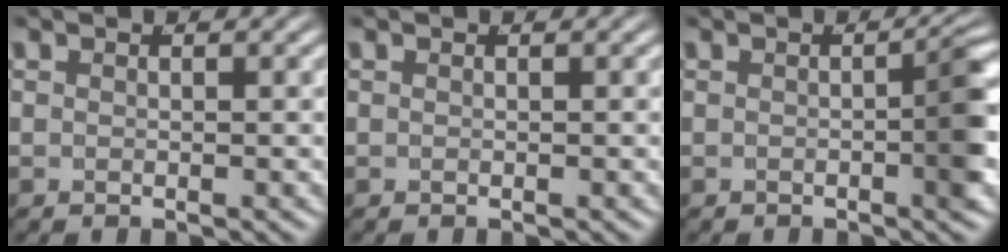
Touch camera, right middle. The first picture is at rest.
{"total": 0.0}
{"total": 3.2, "force": [-0.6, 0.6, 3.1], "torque": [-0.031, 0.006, -0.013]}